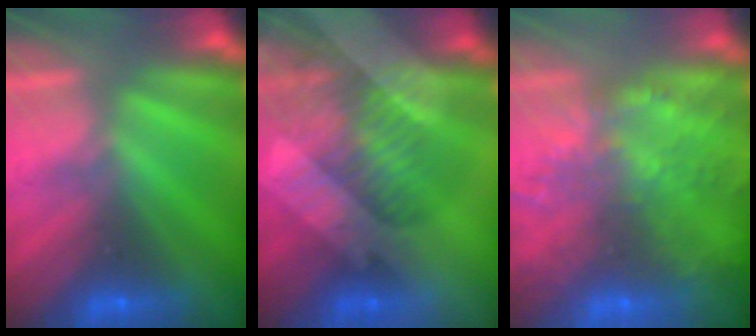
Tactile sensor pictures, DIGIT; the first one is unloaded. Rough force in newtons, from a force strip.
{"total": 3.4}
{"total": 5.6}